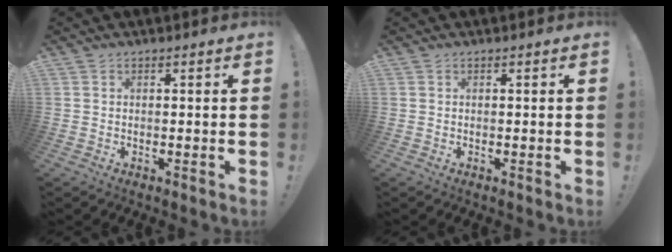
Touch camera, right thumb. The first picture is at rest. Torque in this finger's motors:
{"motor_torque": [0.01, 0.01, 0.00, 0.00, 0.00]}